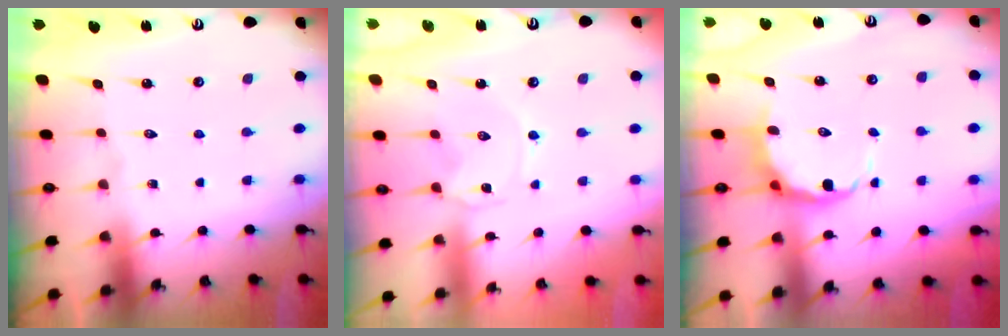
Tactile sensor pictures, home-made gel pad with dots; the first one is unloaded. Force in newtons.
{"total": 0.0}
{"total": 7.3, "press": 6.7, "slide": 2.9}